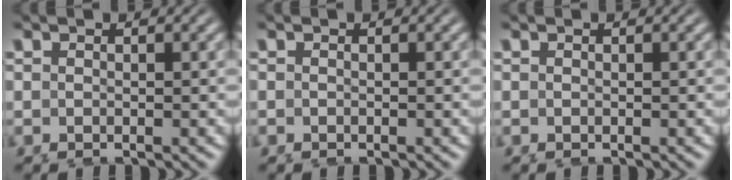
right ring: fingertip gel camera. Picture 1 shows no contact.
{"total": 0.0}
{"total": 0.0}